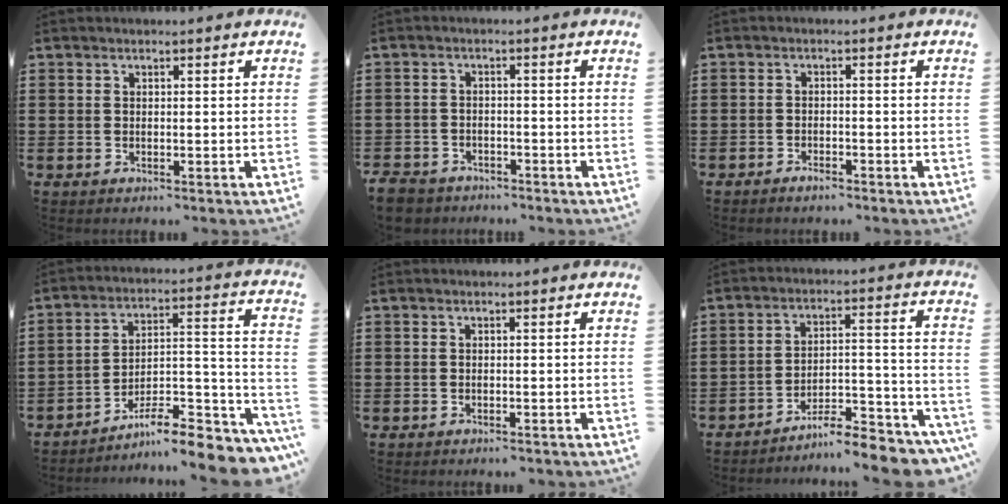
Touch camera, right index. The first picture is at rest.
{"total": 3.3, "force": [-3.2, 0.9, 0.2], "torque": [-0.021, -0.002, -0.072]}
{"total": 1.4, "force": [-1.3, 0.4, 0.3], "torque": [-0.009, 0.001, -0.025]}
{"total": 9.3, "force": [-7.6, 2.3, 4.9], "torque": [-0.063, 0.016, -0.139]}
{"total": 0.6, "force": [-0.5, 0.2, 0.1], "torque": [-0.004, 0.000, -0.011]}
{"total": 8.0, "force": [-7.5, 0.8, 2.7], "torque": [-0.031, 0.016, -0.144]}